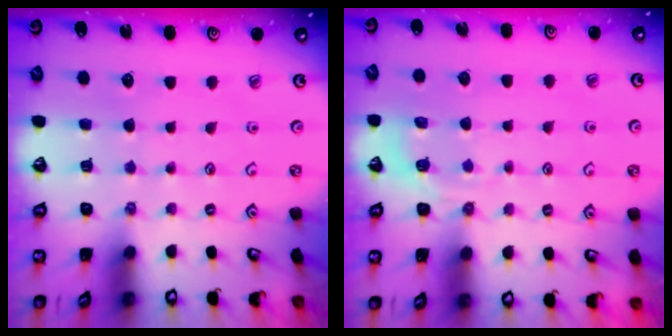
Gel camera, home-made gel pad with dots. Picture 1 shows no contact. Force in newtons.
{"total": 3.9, "press": 3.1, "slide": 2.3}